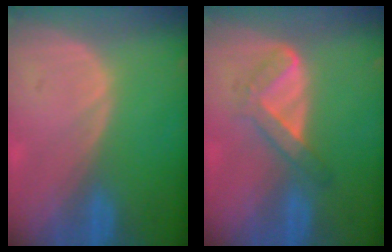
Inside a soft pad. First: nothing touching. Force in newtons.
{"total": 4.4, "press": 4.3, "slide": 1.1}